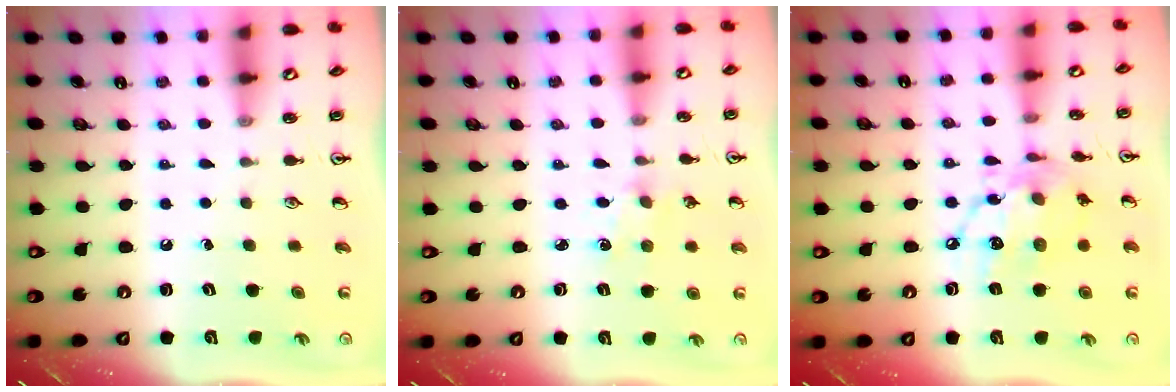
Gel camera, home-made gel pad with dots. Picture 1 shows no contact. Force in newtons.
{"total": 1.3, "press": 1.3, "slide": 0.2}
{"total": 14.4, "press": 14.4, "slide": 1.3}